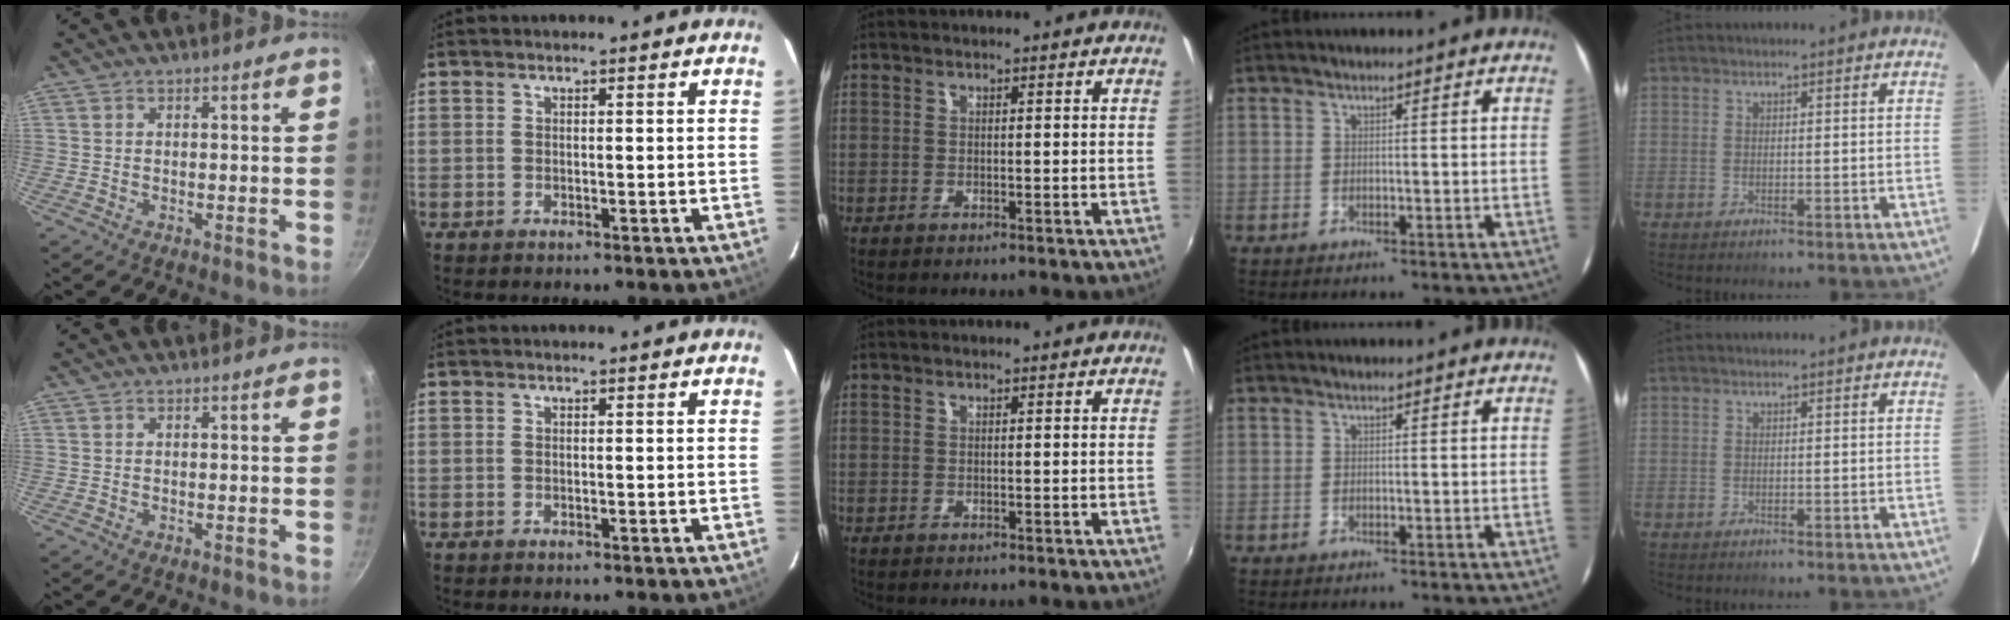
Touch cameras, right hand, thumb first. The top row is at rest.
{}